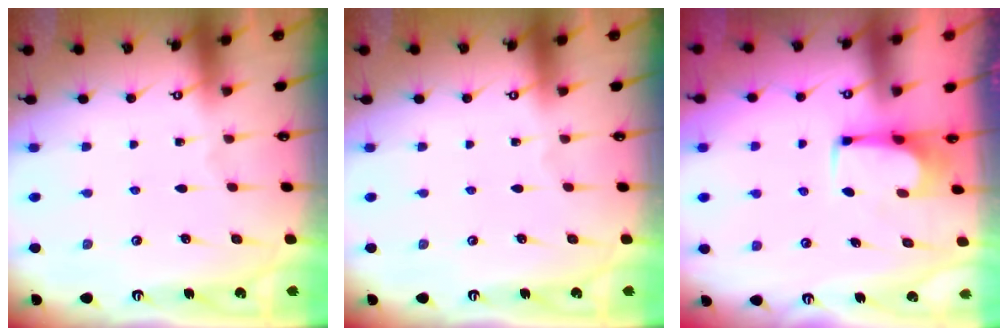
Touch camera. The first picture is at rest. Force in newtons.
{"total": 0.0}
{"total": 3.5, "press": 3.5, "slide": 0.2}